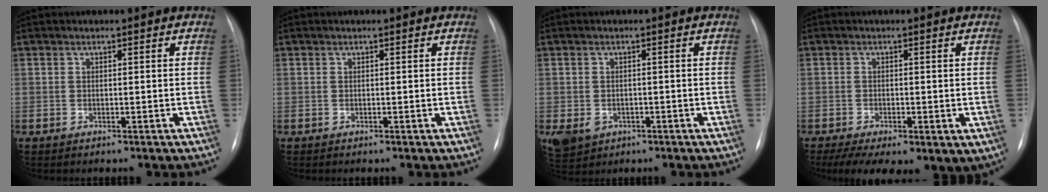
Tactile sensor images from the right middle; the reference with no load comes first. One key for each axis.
{"total": 0.0}
{"total": 5.6, "fx": -2.3, "fy": 4.6, "fz": 2.2, "tx": -0.049, "ty": -0.001, "tz": -0.025}
{"total": 12.6, "fx": -5.5, "fy": 6.6, "fz": 9.3, "tx": -0.176, "ty": -0.015, "tz": -0.075}